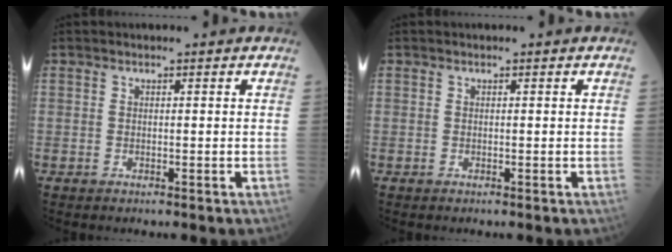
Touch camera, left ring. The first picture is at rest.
{"total": 0.0}